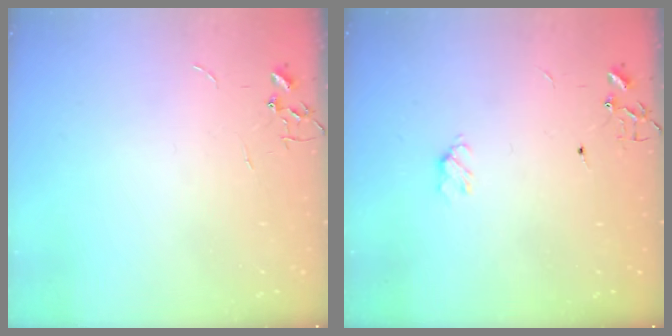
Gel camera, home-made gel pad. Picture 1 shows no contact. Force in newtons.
{"total": 4.7, "press": 4.7, "slide": 0.6}